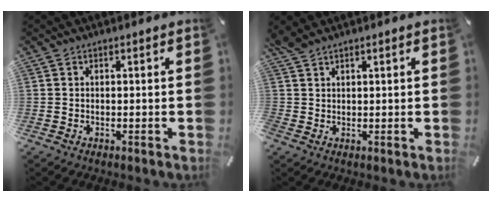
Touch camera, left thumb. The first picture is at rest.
{"total": 1.7, "force": [1.6, 0.6, 0.5], "torque": [-0.012, -0.001, 0.030]}